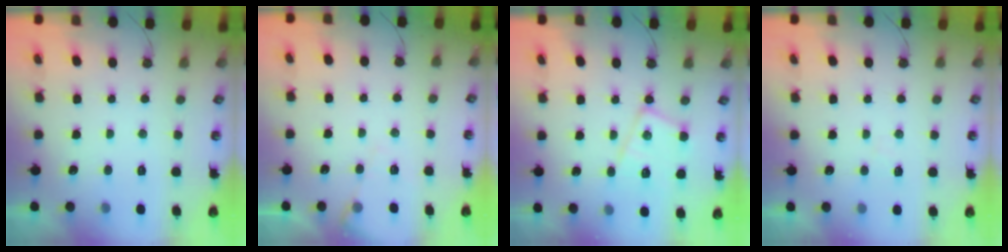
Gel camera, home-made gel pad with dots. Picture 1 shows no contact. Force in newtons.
{"total": 7.3, "press": 7.3, "slide": 0.7}
{"total": 13.6, "press": 13.6, "slide": 1.0}
{"total": 4.2, "press": 4.2, "slide": 0.6}